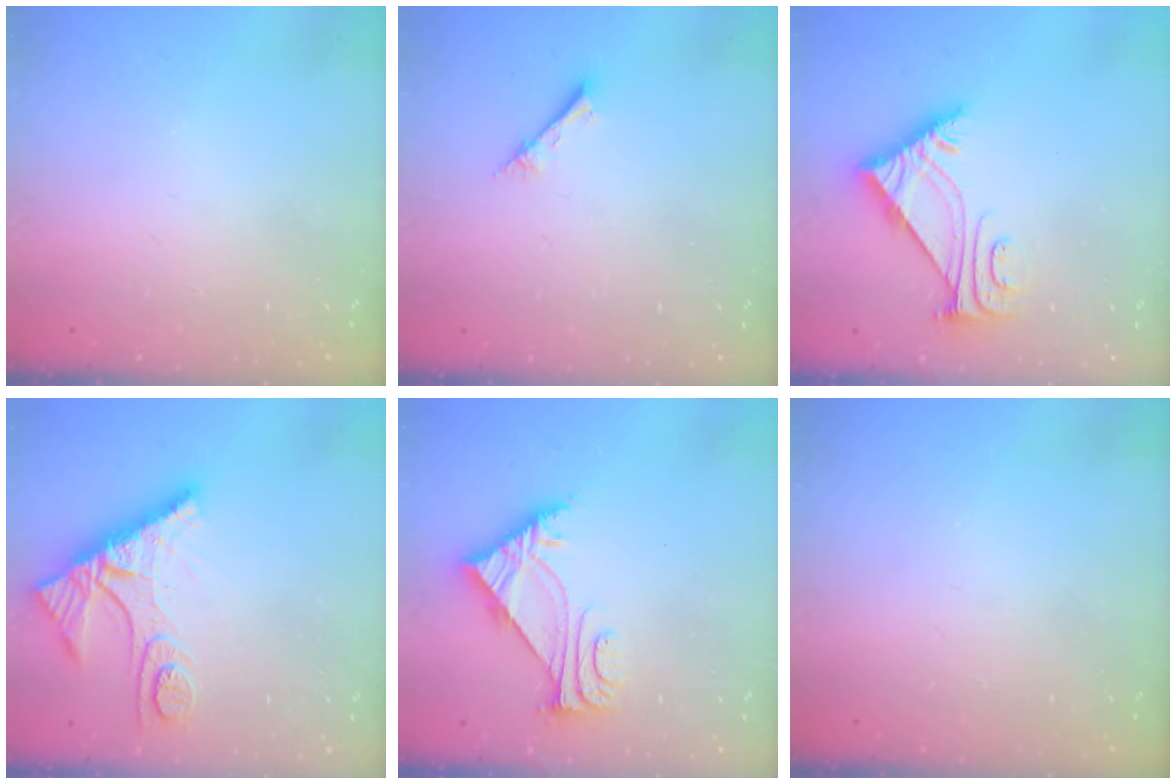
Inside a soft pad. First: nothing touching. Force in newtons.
{"total": 2.4, "press": 2.4, "slide": 0.3}
{"total": 7.6, "press": 7.6, "slide": 0.7}
{"total": 10.7, "press": 10.6, "slide": 1.1}
{"total": 6.0, "press": 6.0, "slide": 0.5}
{"total": 0.0}